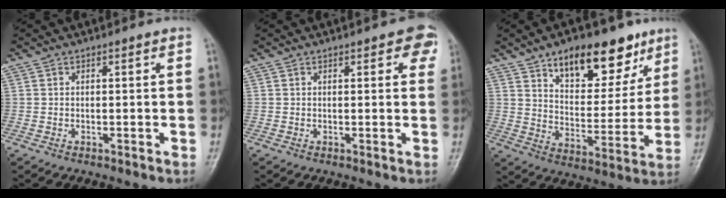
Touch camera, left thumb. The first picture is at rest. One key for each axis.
{"total": 3.9, "fx": 1.9, "fy": 1.9, "fz": 2.8, "tx": -0.006, "ty": -0.002, "tz": 0.013}
{"total": 17.3, "fx": 10.5, "fy": 8.7, "fz": 10.6, "tx": -0.095, "ty": -0.051, "tz": 0.164}